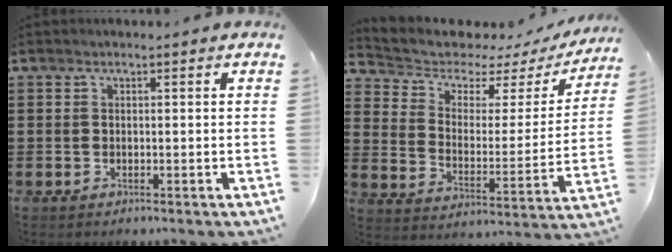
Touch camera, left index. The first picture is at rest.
{"total": 4.5, "force": [3.8, 2.1, 1.4], "torque": [-0.054, -0.026, 0.058]}